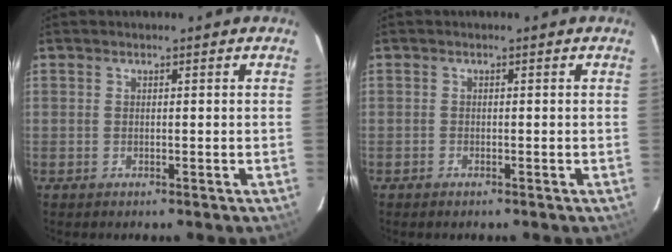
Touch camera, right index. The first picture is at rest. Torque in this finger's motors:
{"motor_torque": [0.25, -0.22, 0.05, -0.01]}